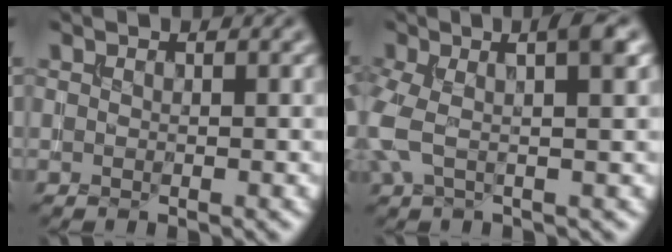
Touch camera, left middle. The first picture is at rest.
{"total": 5.7, "force": [0.6, 1.8, 5.4], "torque": [-0.111, 0.008, 0.001]}